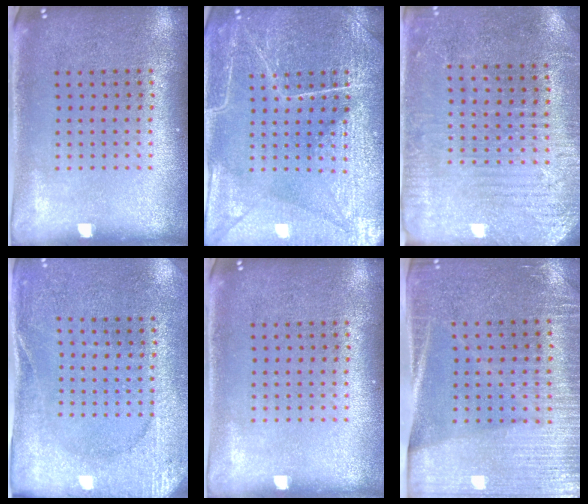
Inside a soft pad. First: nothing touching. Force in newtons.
{"total": 4.0, "press": 4.0, "slide": 0.3}
{"total": 2.9, "press": 2.7, "slide": 0.9}
{"total": 2.6, "press": 2.5, "slide": 0.7}
{"total": 0.0}
{"total": 3.1, "press": 2.9, "slide": 1.1}